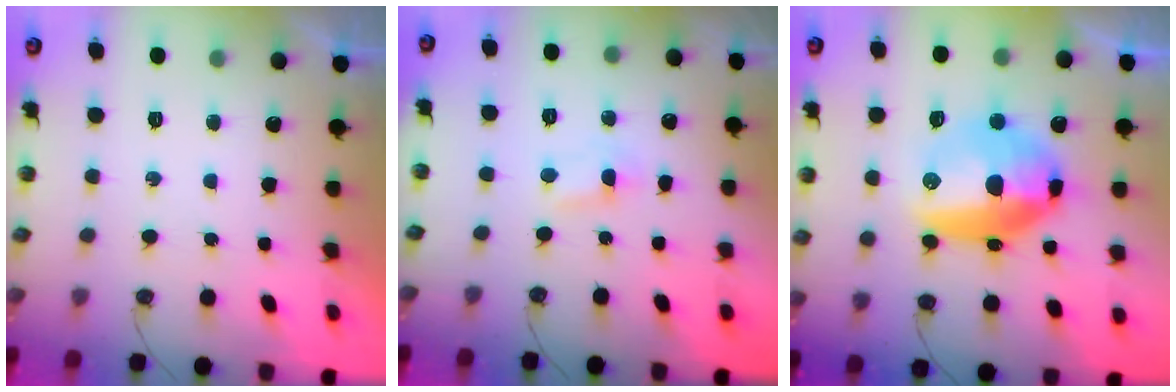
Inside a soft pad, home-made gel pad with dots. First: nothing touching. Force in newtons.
{"total": 1.4, "press": 1.4, "slide": 0.3}
{"total": 17.5, "press": 16.8, "slide": 5.0}